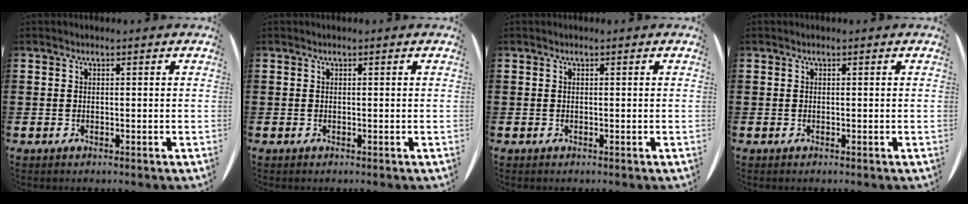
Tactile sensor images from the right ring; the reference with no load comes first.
{"total": 0.0}
{"total": 0.0}
{"total": 0.0}